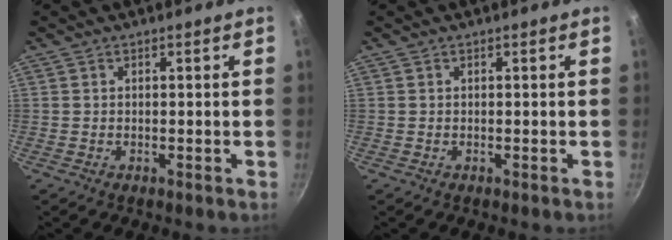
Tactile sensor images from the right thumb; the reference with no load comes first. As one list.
[{"total": 0.0}]